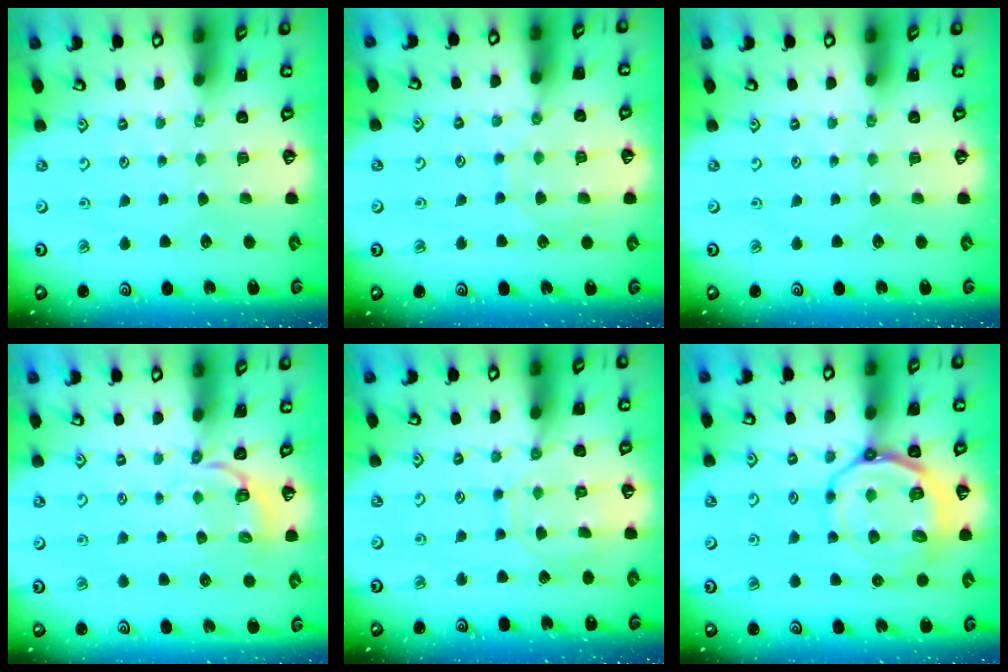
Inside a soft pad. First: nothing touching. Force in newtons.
{"total": 7.7, "press": 7.7, "slide": 0.3}
{"total": 0.0}
{"total": 3.2, "press": 2.1, "slide": 2.4}
{"total": 9.9, "press": 9.9, "slide": 0.6}
{"total": 13.3, "press": 13.0, "slide": 2.9}